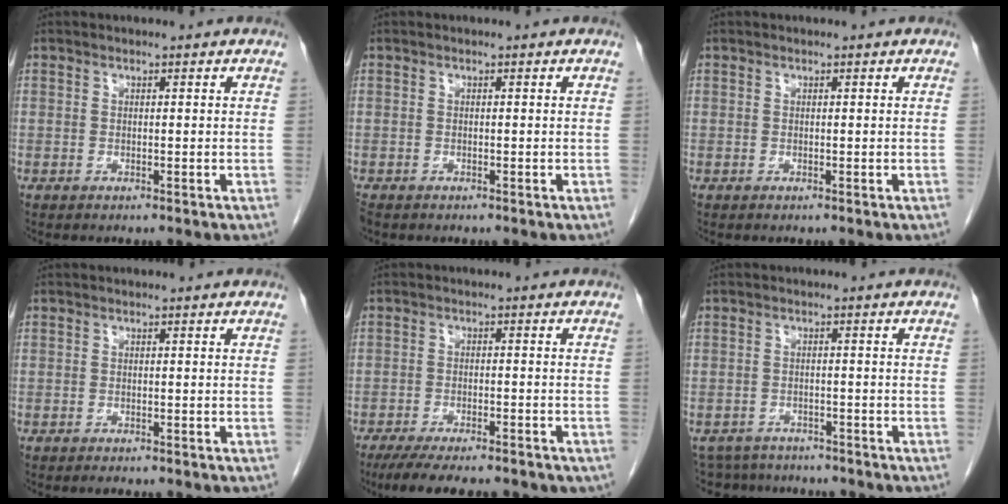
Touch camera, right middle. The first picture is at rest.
{"total": 1.1, "force": [-0.9, 0.5, 0.4], "torque": [-0.013, -0.003, -0.015]}
{"total": 0.0}
{"total": 0.6, "force": [-0.5, 0.1, 0.2], "torque": [-0.008, -0.003, -0.006]}
{"total": 13.3, "force": [-10.5, 3.7, 7.3], "torque": [-0.119, -0.012, -0.143]}
{"total": 7.0, "force": [-6.4, 2.6, 0.8], "torque": [-0.014, 0.004, -0.088]}